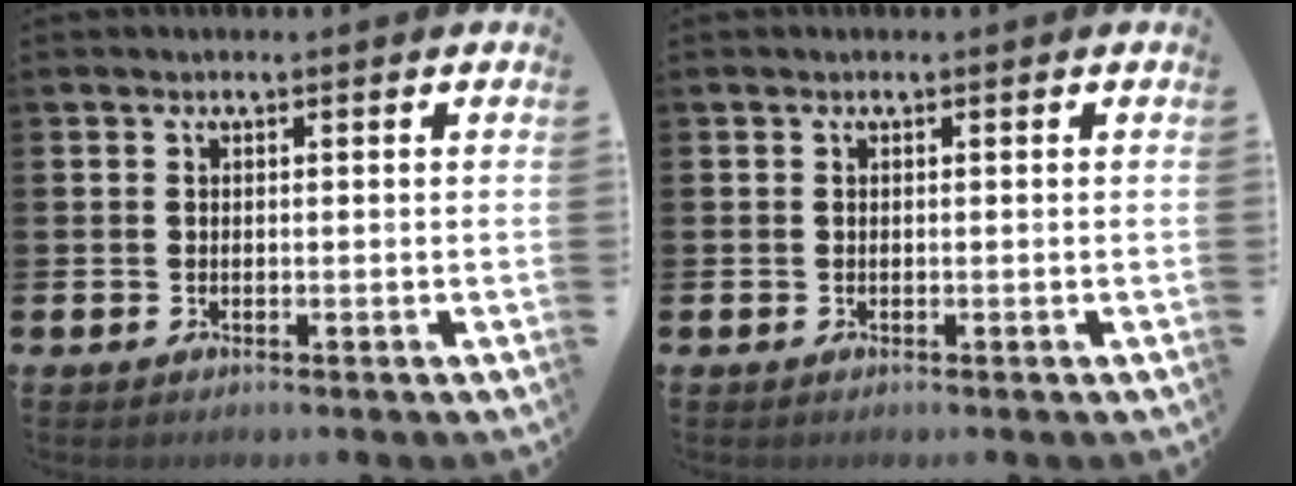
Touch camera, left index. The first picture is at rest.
{"total": 0.0}